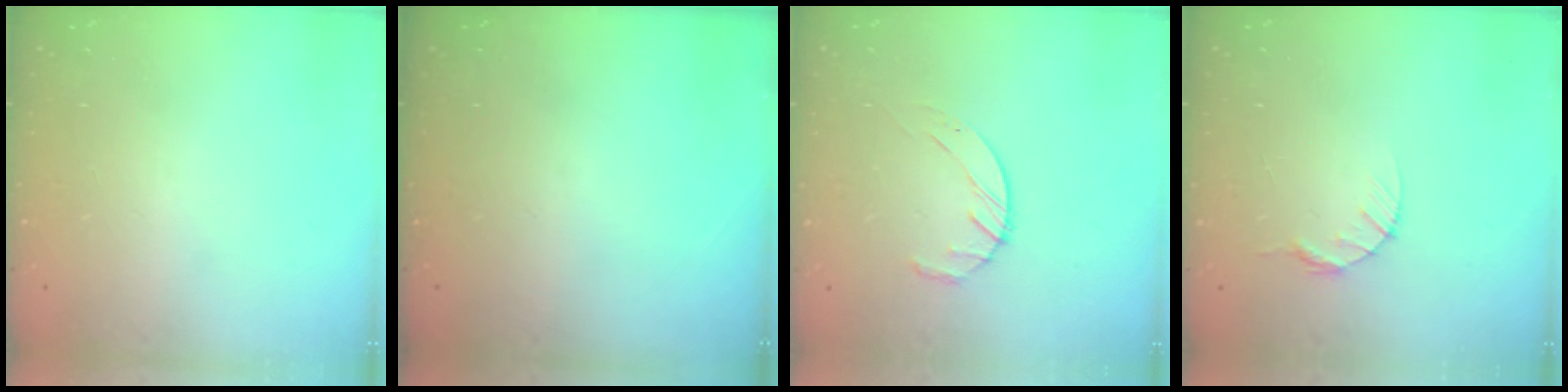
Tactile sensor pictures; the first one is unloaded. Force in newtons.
{"total": 0.0}
{"total": 4.8, "press": 4.7, "slide": 0.6}
{"total": 3.9, "press": 3.8, "slide": 0.5}